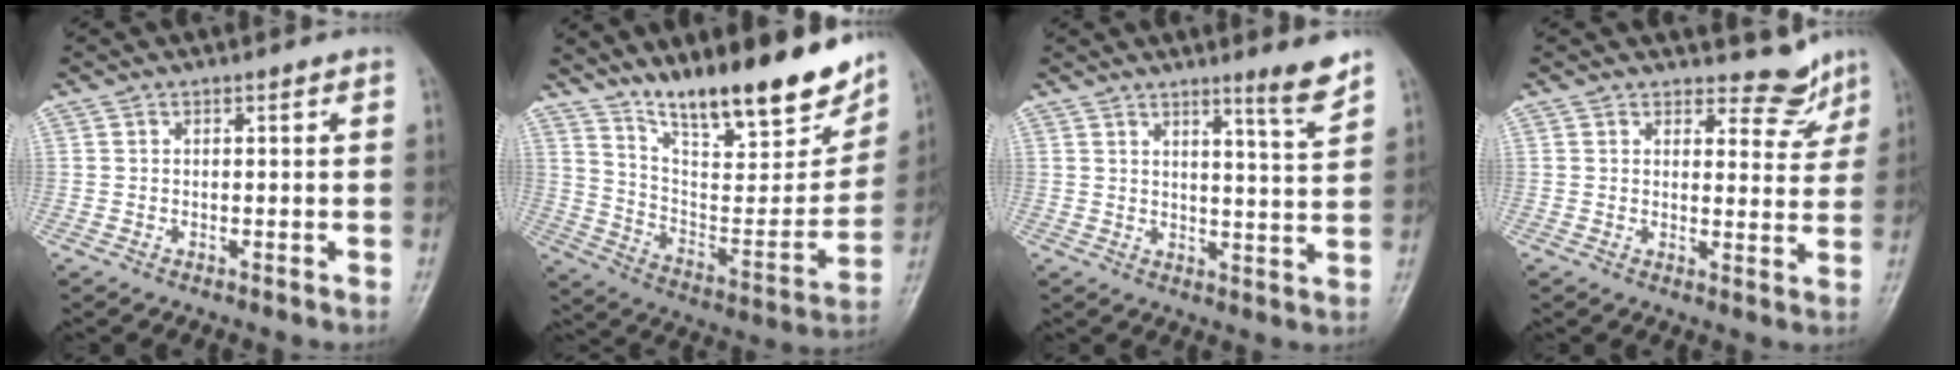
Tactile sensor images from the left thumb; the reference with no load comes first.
{"total": 23.6, "force": [17.2, 6.4, 14.9], "torque": [-0.186, -0.083, 0.281]}
{"total": 6.2, "force": [4.6, -0.3, 4.2], "torque": [-0.054, -0.044, 0.067]}
{"total": 4.3, "force": [3.8, 1.9, 0.7], "torque": [0.013, -0.034, 0.044]}